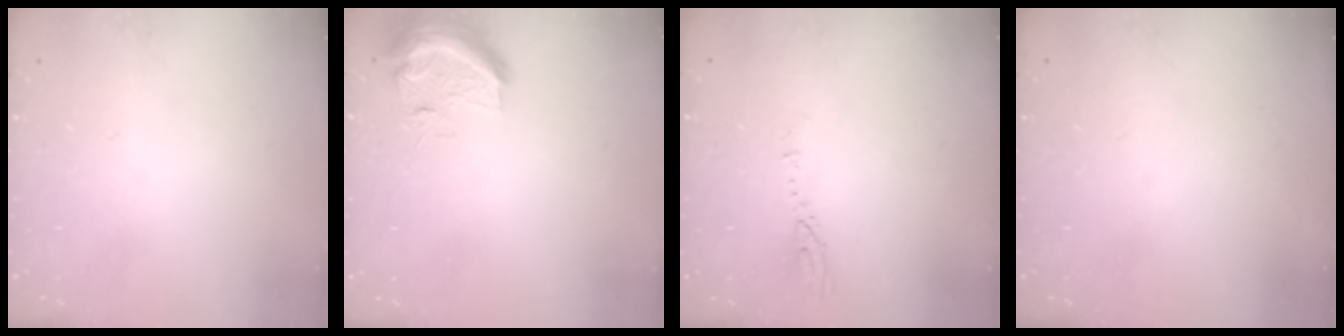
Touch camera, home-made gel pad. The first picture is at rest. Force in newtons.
{"total": 15.4, "press": 11.8, "slide": 9.9}
{"total": 2.9, "press": 2.9, "slide": 0.3}
{"total": 0.0}